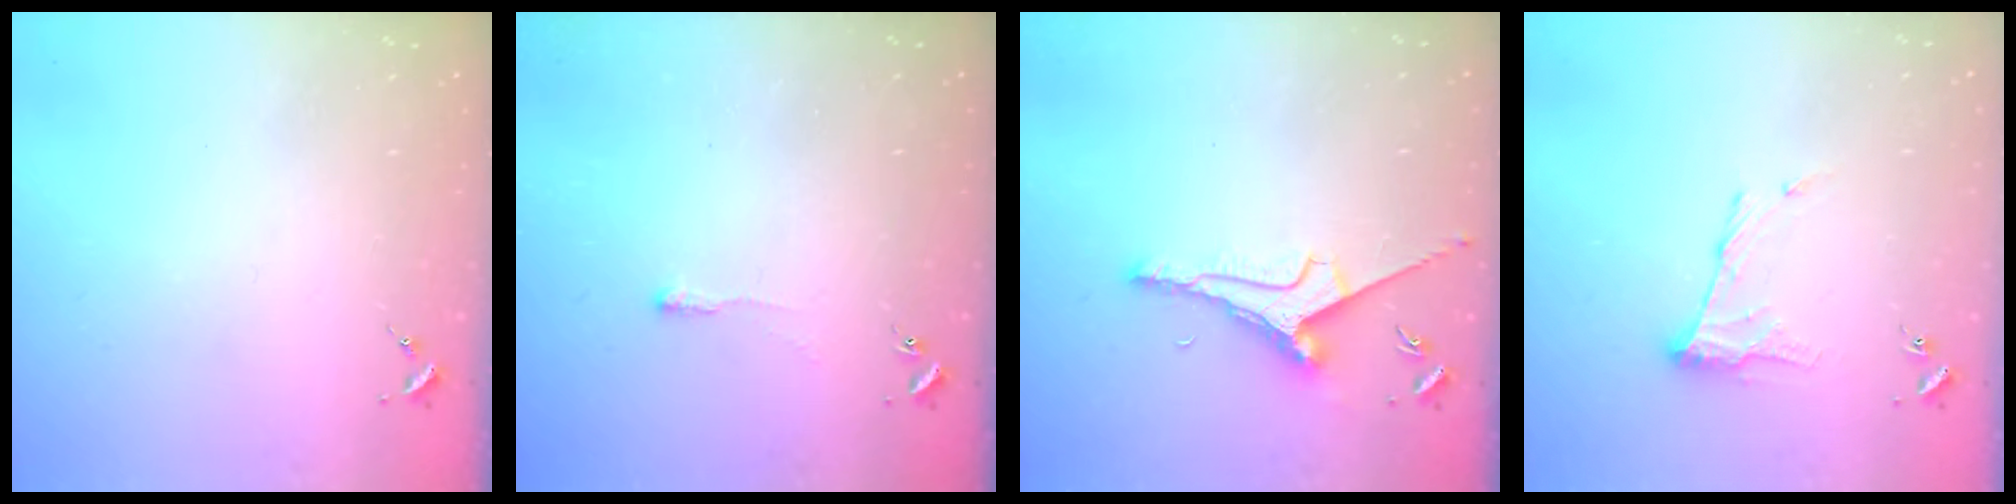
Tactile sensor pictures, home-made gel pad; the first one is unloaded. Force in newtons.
{"total": 2.5, "press": 2.5, "slide": 0.5}
{"total": 7.5, "press": 7.4, "slide": 0.9}
{"total": 11.4, "press": 11.3, "slide": 0.3}